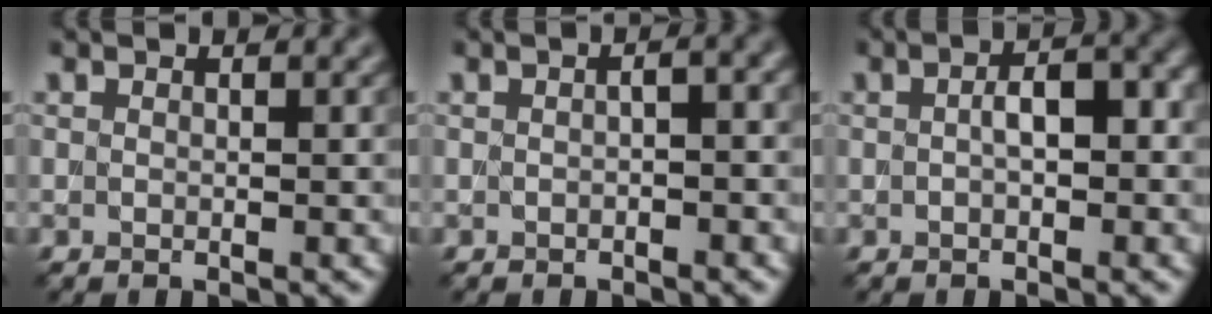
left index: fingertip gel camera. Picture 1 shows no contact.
{"total": 1.9, "force": [-0.1, 0.7, 1.8], "torque": [-0.016, 0.006, -0.001]}
{"total": 3.7, "force": [0.2, 1.5, 3.4], "torque": [-0.053, 0.008, 0.003]}